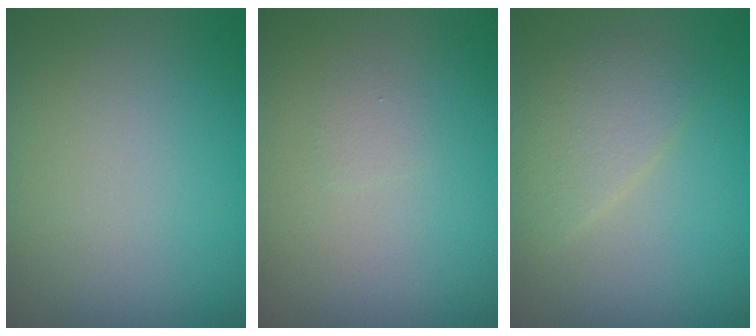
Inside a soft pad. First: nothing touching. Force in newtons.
{"total": 0.6, "press": 0.6, "slide": 0.1}
{"total": 2.6, "press": 2.5, "slide": 0.2}